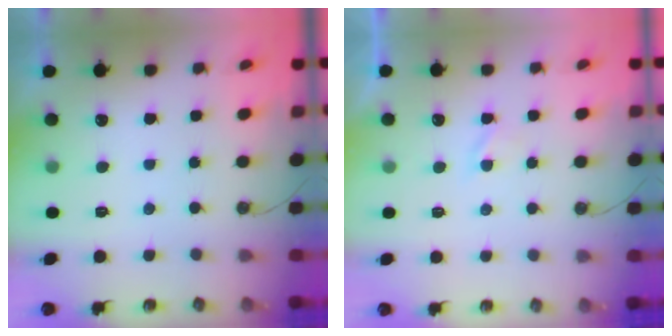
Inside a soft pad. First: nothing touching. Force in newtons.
{"total": 0.9, "press": 0.9, "slide": 0.1}